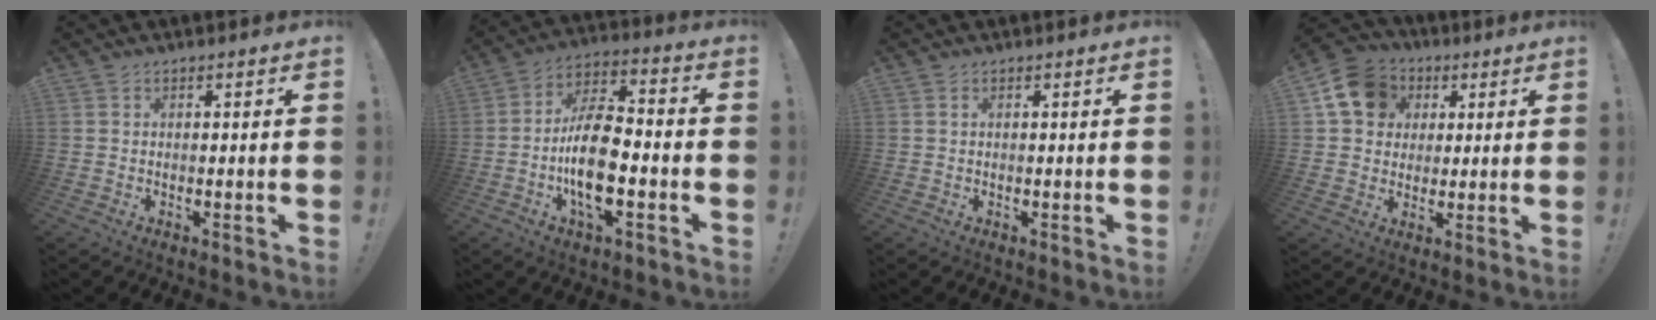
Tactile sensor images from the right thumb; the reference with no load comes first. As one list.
[{"total": 16.1, "force": [-4.1, 7.5, 13.6], "torque": [-0.275, 0.013, -0.073]}, {"total": 0.0}, {"total": 13.4, "force": [4.3, 11.2, 6.0], "torque": [-0.083, -0.007, 0.089]}]